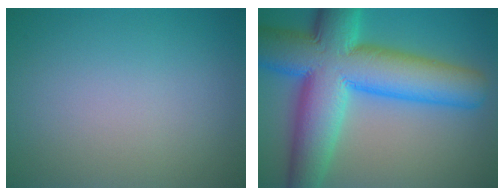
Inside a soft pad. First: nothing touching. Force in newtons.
{"total": 14.6, "press": 14.6, "slide": 0.4}